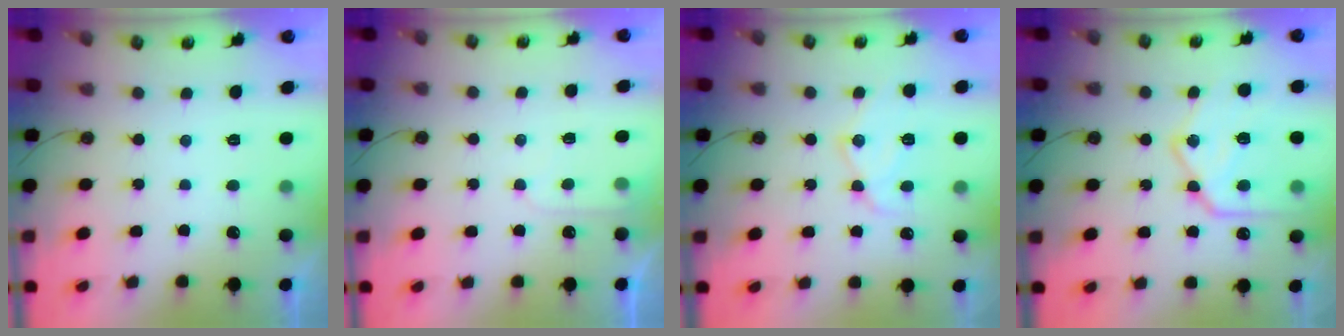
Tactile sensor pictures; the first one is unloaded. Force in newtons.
{"total": 5.6, "press": 5.5, "slide": 0.7}
{"total": 12.7, "press": 12.7, "slide": 1.1}
{"total": 20.3, "press": 20.2, "slide": 2.0}